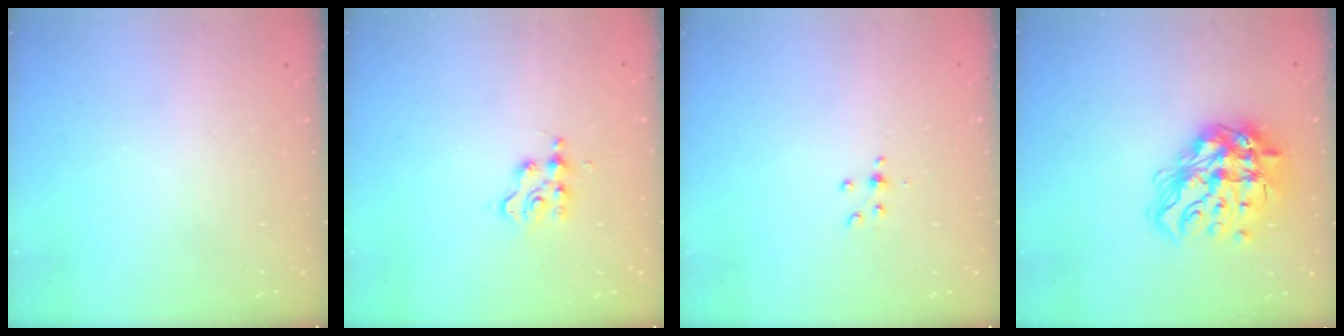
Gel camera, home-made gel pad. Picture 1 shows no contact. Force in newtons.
{"total": 3.5, "press": 3.5, "slide": 0.4}
{"total": 4.0, "press": 3.8, "slide": 1.3}
{"total": 18.6, "press": 18.6, "slide": 1.7}